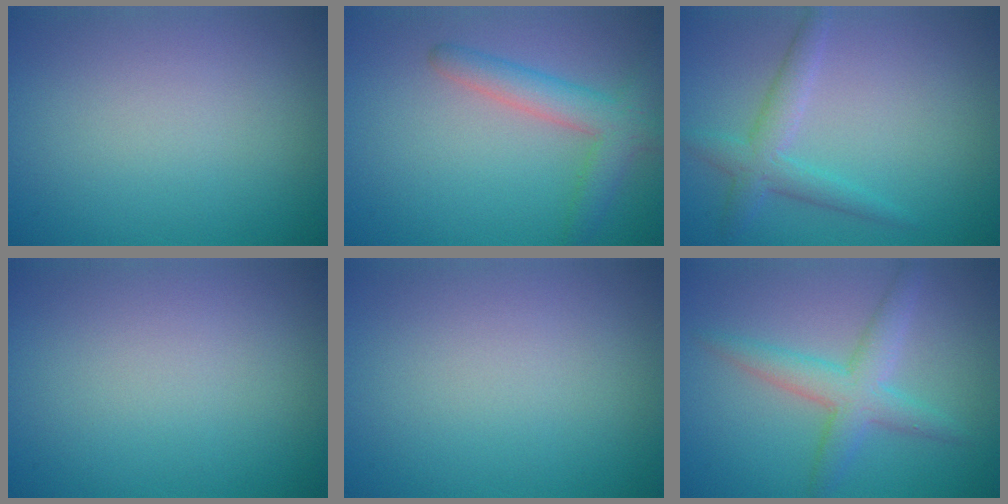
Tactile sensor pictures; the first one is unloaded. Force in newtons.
{"total": 3.8, "press": 3.8, "slide": 0.2}
{"total": 2.8, "press": 2.8, "slide": 0.0}
{"total": 0.0}
{"total": 0.0}
{"total": 3.9, "press": 3.9, "slide": 0.1}